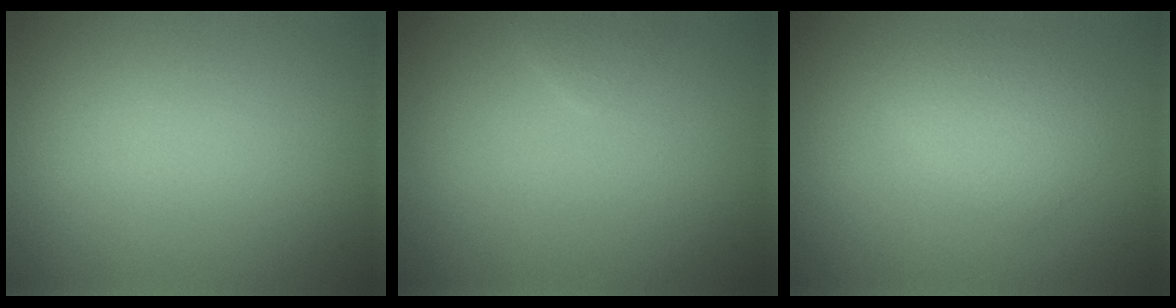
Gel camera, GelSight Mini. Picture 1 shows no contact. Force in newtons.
{"total": 0.8, "press": 0.8, "slide": 0.0}
{"total": 2.3, "press": 2.3, "slide": 0.0}